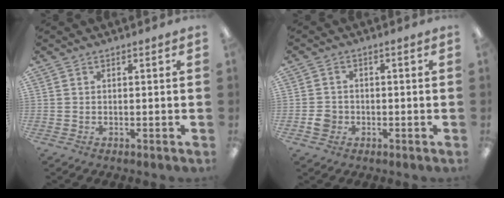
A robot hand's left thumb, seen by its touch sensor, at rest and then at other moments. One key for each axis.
{"total": 3.4, "fx": -1.1, "fy": 2.9, "fz": 1.4, "tx": -0.021, "ty": 0.005, "tz": -0.019}